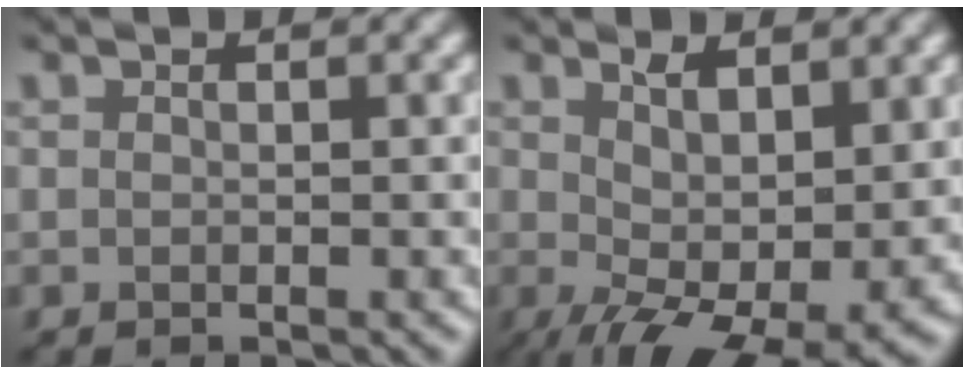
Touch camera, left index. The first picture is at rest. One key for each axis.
{"total": 6.0, "fx": 0.1, "fy": 2.2, "fz": 5.6, "tx": -0.095, "ty": -0.010, "tz": 0.005}